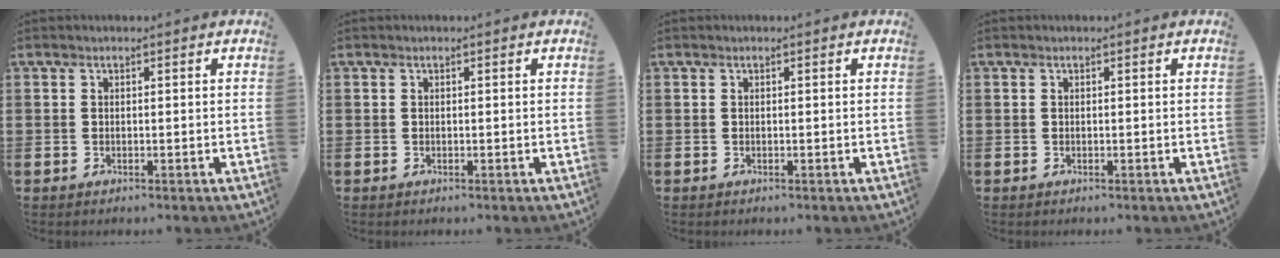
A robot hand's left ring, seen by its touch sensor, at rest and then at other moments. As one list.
[{"total": 0.0}, {"total": 0.0}, {"total": 0.0}]